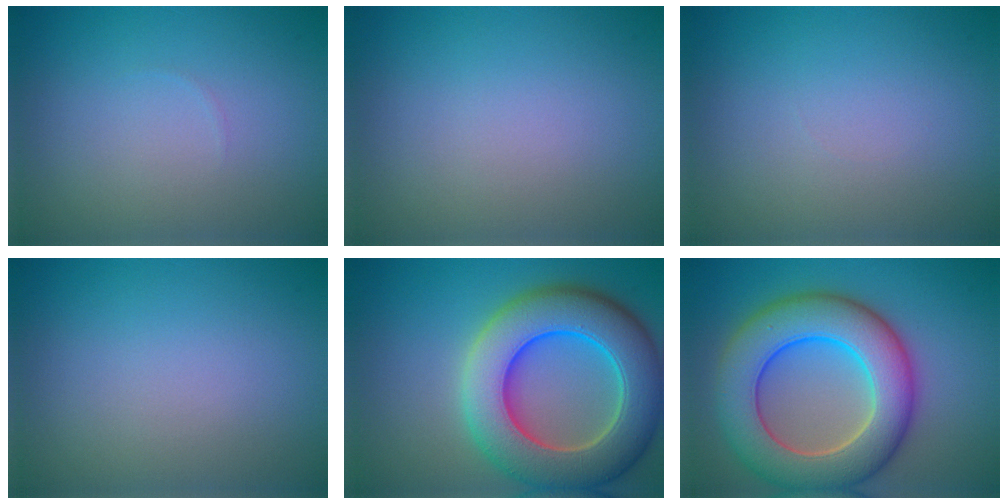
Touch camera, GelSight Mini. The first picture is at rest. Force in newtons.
{"total": 0.0}
{"total": 0.0}
{"total": 0.0}
{"total": 11.2, "press": 11.2, "slide": 0.6}
{"total": 10.8, "press": 10.7, "slide": 0.8}